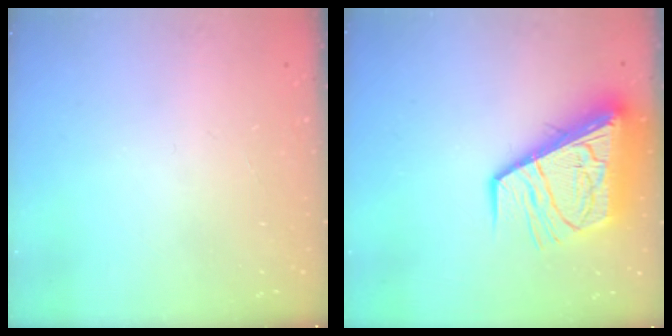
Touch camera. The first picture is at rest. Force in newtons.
{"total": 16.2, "press": 16.1, "slide": 1.9}